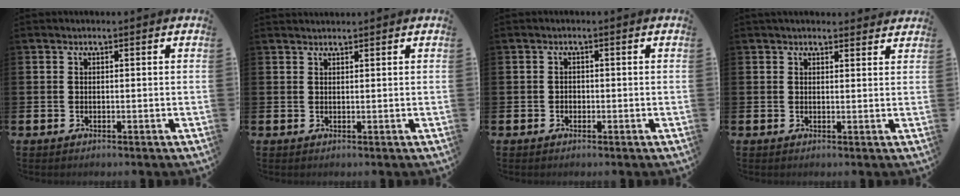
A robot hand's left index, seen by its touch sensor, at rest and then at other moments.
{"total": 1.0, "force": [1.0, 0.1, 0.1], "torque": [0.002, -0.001, 0.018]}
{"total": 0.9, "force": [-0.3, 0.8, 0.2], "torque": [-0.002, 0.002, -0.009]}
{"total": 1.9, "force": [1.9, 0.4, 0.2], "torque": [0.001, -0.007, 0.033]}